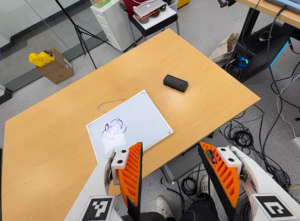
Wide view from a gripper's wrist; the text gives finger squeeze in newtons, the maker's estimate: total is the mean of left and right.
{"total": 0.0}